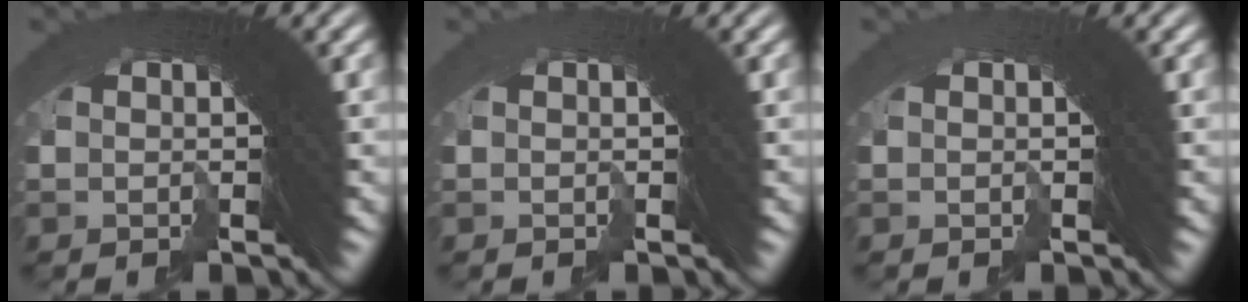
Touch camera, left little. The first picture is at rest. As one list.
[{"total": 1.3, "force": [-0.4, -0.5, -1.1], "torque": [0.018, -0.003, -0.008]}, {"total": 1.6, "force": [-0.5, -0.7, -1.4], "torque": [0.021, -0.002, -0.009]}]